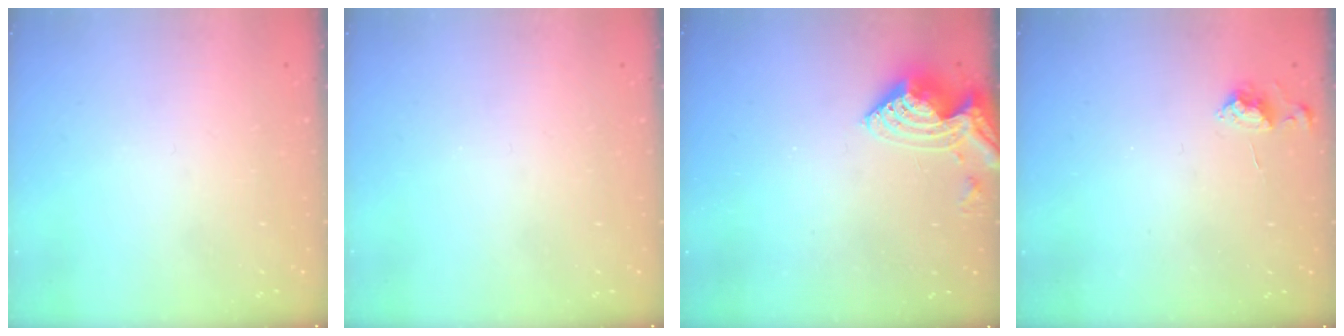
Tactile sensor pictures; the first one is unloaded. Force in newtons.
{"total": 0.0}
{"total": 9.1, "press": 9.0, "slide": 1.0}
{"total": 4.0, "press": 3.9, "slide": 0.6}